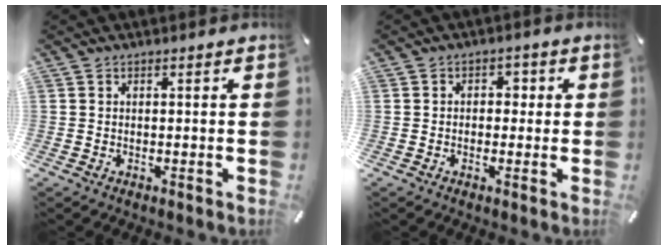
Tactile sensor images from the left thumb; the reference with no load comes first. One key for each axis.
{"total": 2.6, "fx": -0.6, "fy": 2.1, "fz": 1.4, "tx": -0.021, "ty": 0.009, "tz": -0.018}